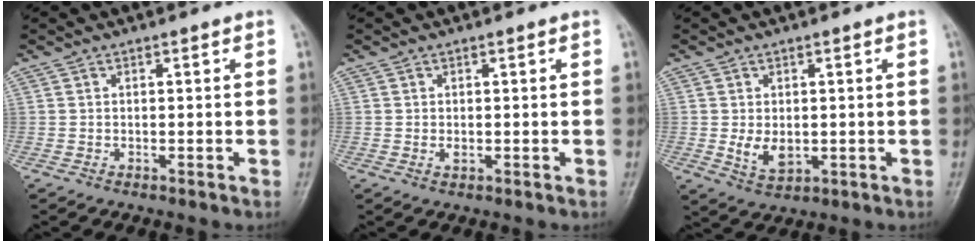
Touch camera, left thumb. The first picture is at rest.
{"total": 1.3, "force": [0.0, 0.8, 1.1], "torque": [-0.015, -0.002, 0.001]}
{"total": 4.8, "force": [-0.2, 3.2, 3.6], "torque": [-0.055, -0.011, 0.007]}